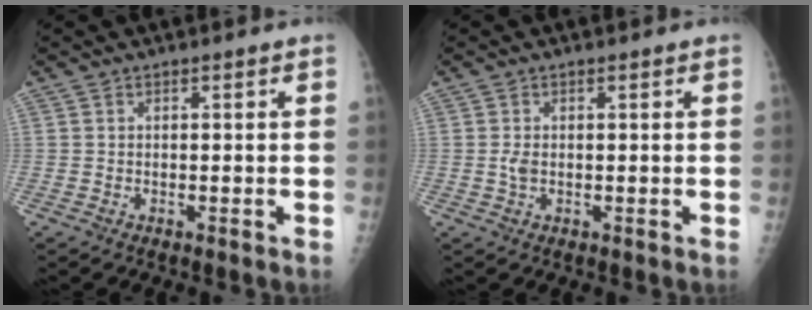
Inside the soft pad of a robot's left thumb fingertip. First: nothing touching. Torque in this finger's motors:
{"motor_torque": [0.52, 0.40, 0.09, -0.07, 0.05]}